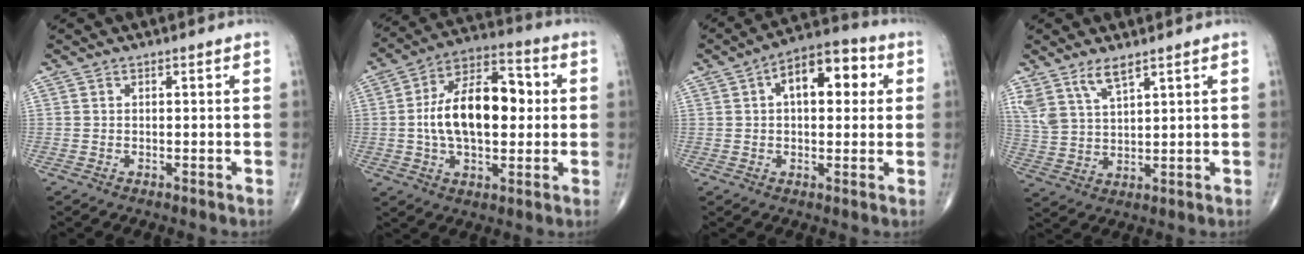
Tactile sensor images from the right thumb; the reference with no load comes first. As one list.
[{"total": 17.6, "force": [0.8, 9.5, 14.8], "torque": [-0.234, 0.026, 0.007]}, {"total": 12.0, "force": [3.0, 6.3, 9.7], "torque": [-0.119, 0.024, 0.037]}, {"total": 6.8, "force": [4.9, 2.2, 4.3], "torque": [-0.085, -0.019, 0.103]}]